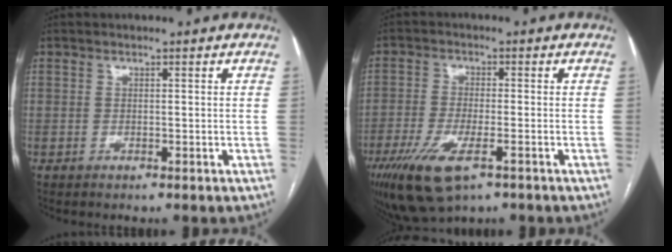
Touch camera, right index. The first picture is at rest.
{"total": 10.4, "force": [-5.7, 3.2, 8.1], "torque": [-0.155, -0.022, -0.095]}